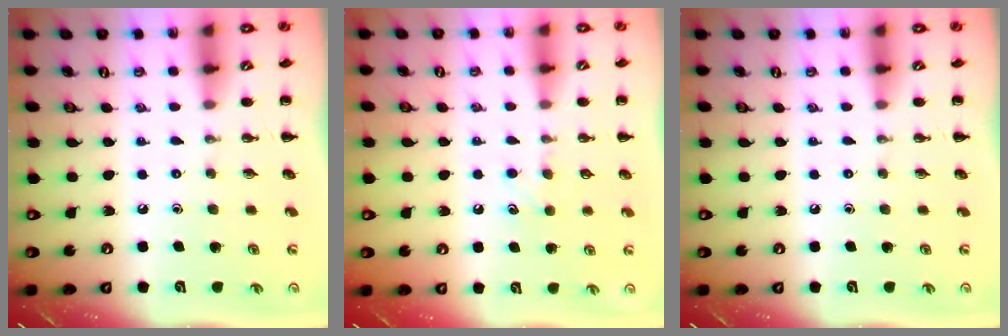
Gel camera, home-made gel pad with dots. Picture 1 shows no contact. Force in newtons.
{"total": 4.2, "press": 4.0, "slide": 1.4}
{"total": 0.0}